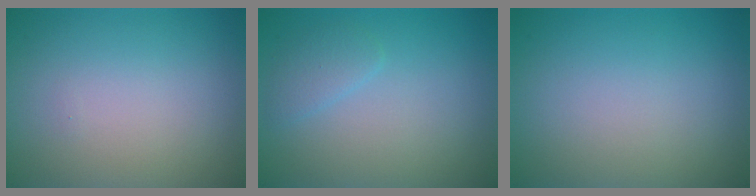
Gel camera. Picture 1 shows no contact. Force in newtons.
{"total": 1.4, "press": 1.4, "slide": 0.1}
{"total": 0.0}